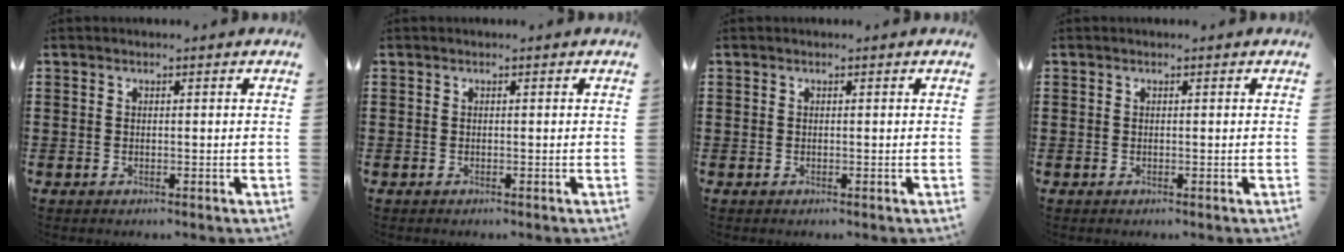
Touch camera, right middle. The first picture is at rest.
{"total": 0.0}
{"total": 0.0}
{"total": 0.0}